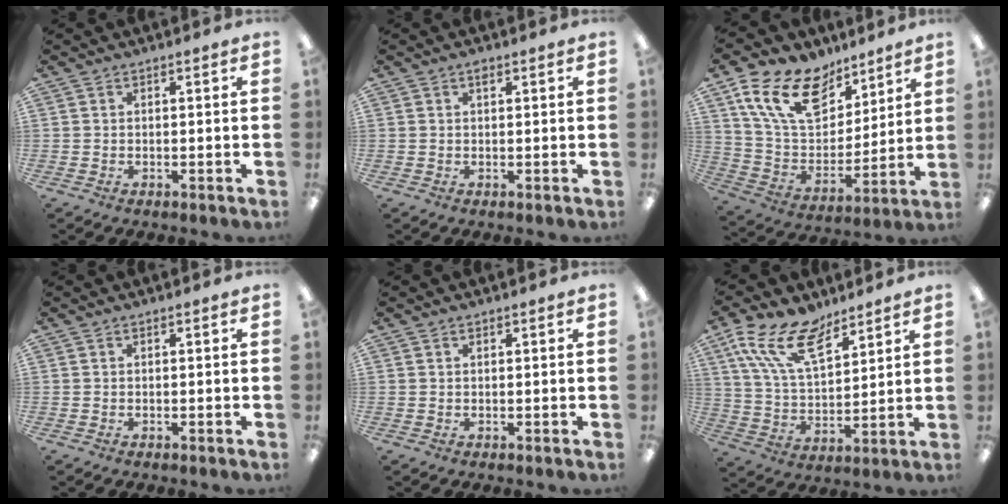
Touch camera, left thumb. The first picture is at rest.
{"total": 1.3, "force": [0.7, 0.6, 0.9], "torque": [-0.013, 0.000, 0.010]}
{"total": 18.8, "force": [11.3, 11.1, 10.1], "torque": [-0.193, -0.045, 0.211]}
{"total": 0.0}
{"total": 0.6, "force": [0.4, 0.3, 0.3], "torque": [-0.006, 0.003, 0.007]}
{"total": 15.9, "force": [10.1, 7.5, 9.7], "torque": [-0.199, -0.040, 0.188]}